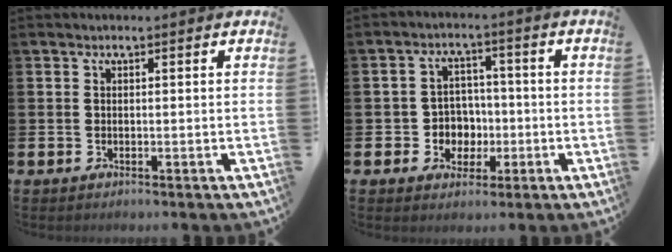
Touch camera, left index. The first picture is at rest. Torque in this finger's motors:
{"motor_torque": [0.49, -0.09, 0.05, 0.07]}